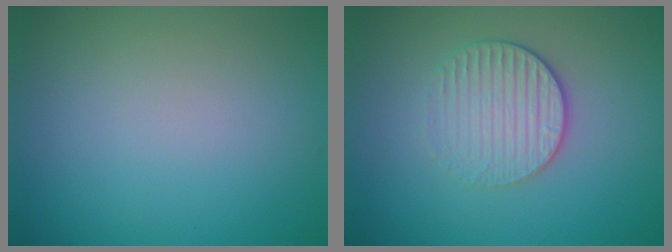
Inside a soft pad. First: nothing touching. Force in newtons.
{"total": 3.3, "press": 2.6, "slide": 1.9}